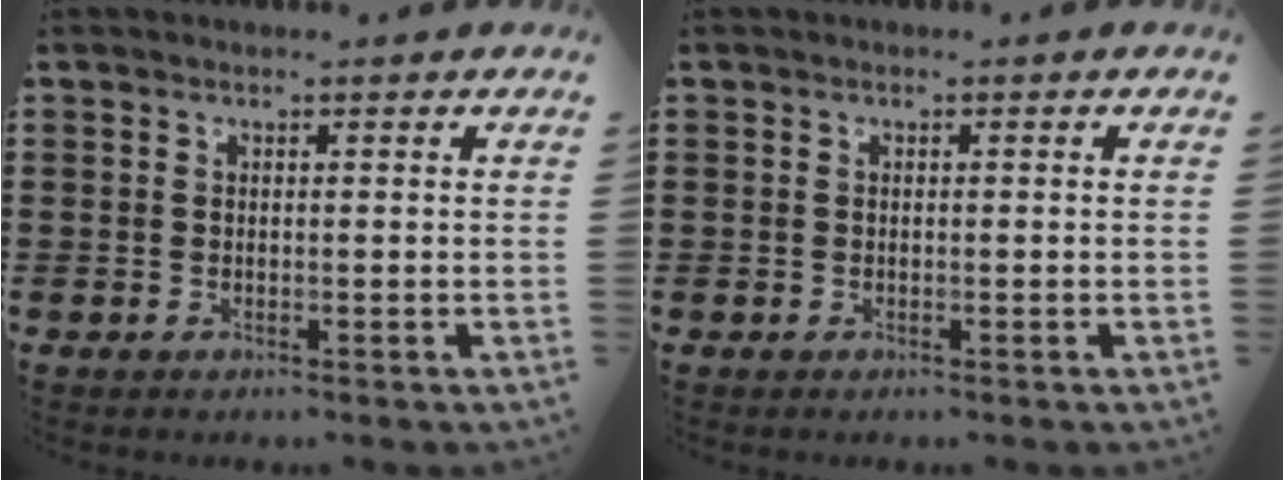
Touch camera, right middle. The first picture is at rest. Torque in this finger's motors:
{"motor_torque": [-0.54, -0.54, 0.00, 0.02]}